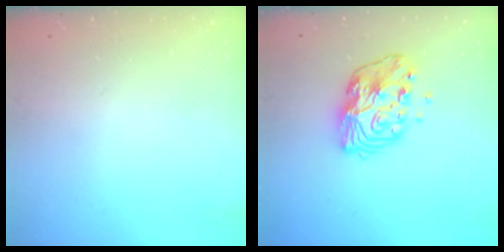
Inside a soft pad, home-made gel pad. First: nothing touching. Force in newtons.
{"total": 11.7, "press": 11.6, "slide": 0.9}